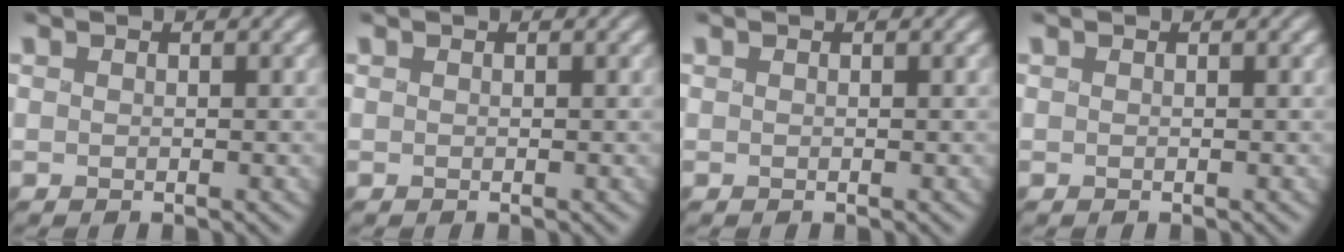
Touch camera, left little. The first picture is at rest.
{"total": 0.0}
{"total": 0.0}
{"total": 0.0}